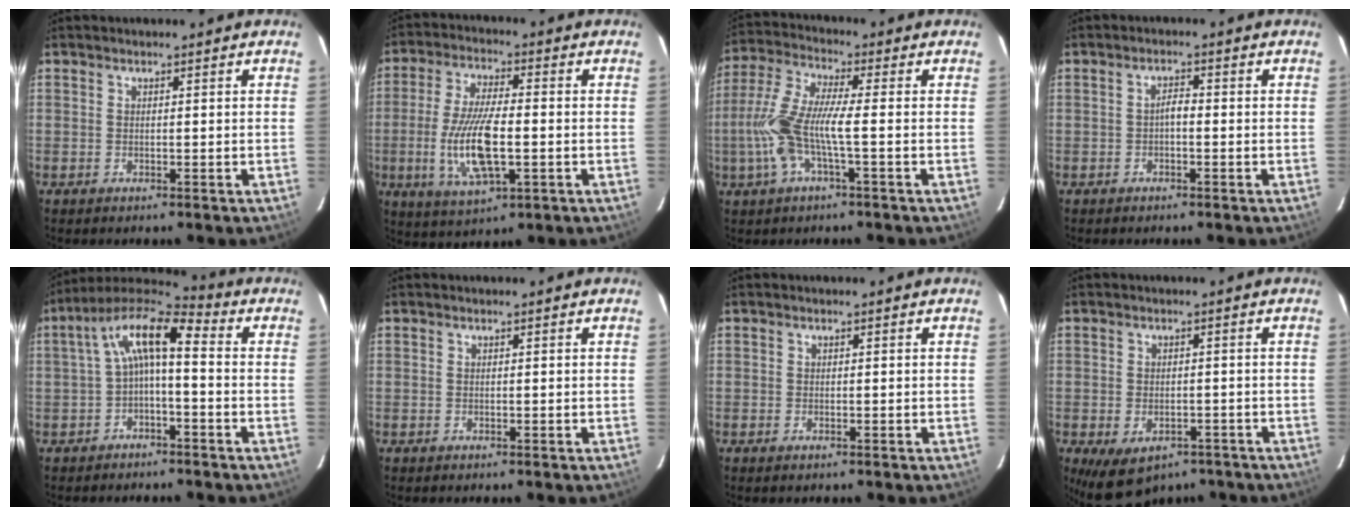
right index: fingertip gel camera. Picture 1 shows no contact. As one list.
[{"total": 13.1, "force": [-2.5, 4.2, 12.2], "torque": [-0.248, -0.008, -0.044]}, {"total": 11.1, "force": [-2.6, 2.0, 10.6], "torque": [-0.233, 0.002, -0.048]}, {"total": 1.6, "force": [-0.6, 0.7, 1.4], "torque": [-0.025, 0.008, -0.012]}, {"total": 9.7, "force": [-0.3, 3.2, 9.2], "torque": [-0.182, 0.027, -0.012]}, {"total": 0.0}, {"total": 0.6, "force": [-0.4, 0.3, 0.3], "torque": [-0.006, -0.003, -0.007]}, {"total": 9.4, "force": [-5.7, 5.5, 5.0], "torque": [-0.092, -0.016, -0.070]}]